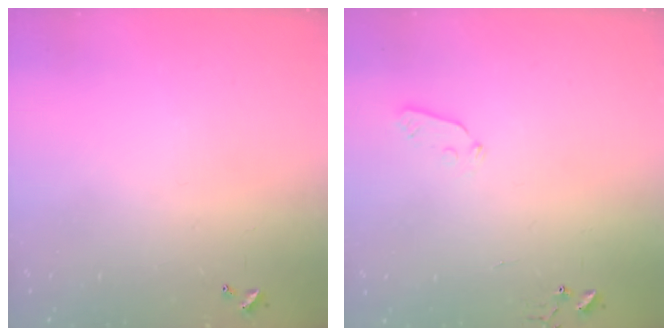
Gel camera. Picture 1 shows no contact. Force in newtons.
{"total": 3.5, "press": 3.5, "slide": 0.4}